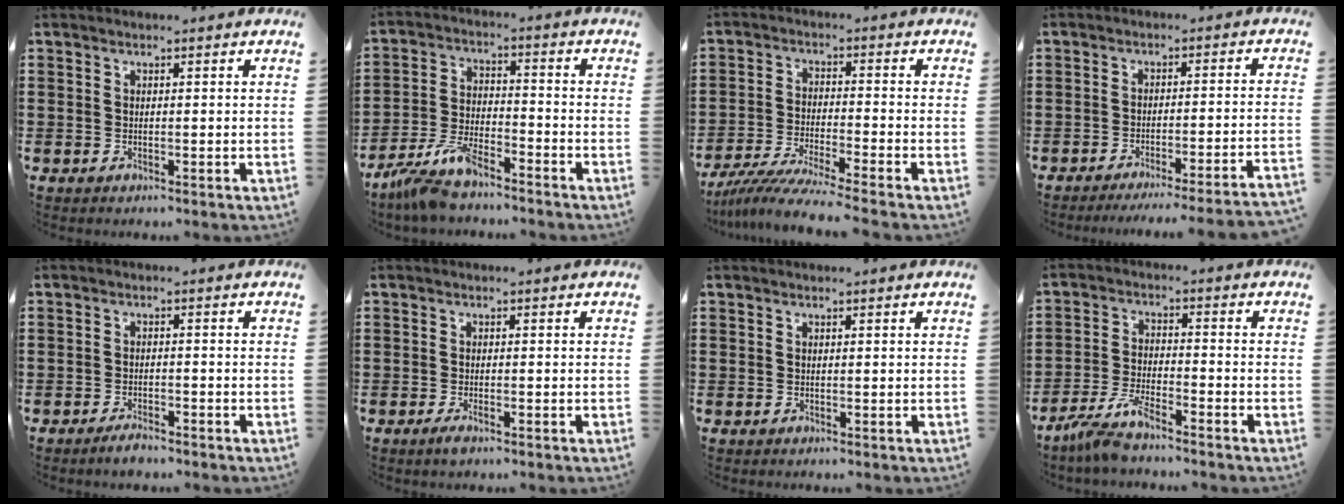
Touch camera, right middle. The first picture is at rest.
{"total": 7.5, "force": [-6.4, 1.5, 3.5], "torque": [-0.087, -0.003, -0.128]}
{"total": 6.4, "force": [-5.9, -0.5, 2.3], "torque": [-0.053, -0.018, -0.117]}
{"total": 3.7, "force": [-3.4, -0.6, 1.4], "torque": [-0.023, -0.007, -0.071]}
{"total": 2.1, "force": [-1.9, 0.5, 0.9], "torque": [-0.017, 0.003, -0.037]}
{"total": 1.4, "force": [-0.7, 0.3, 1.2], "torque": [-0.020, -0.003, -0.012]}
{"total": 0.0}
{"total": 5.7, "force": [-4.8, 0.7, 3.0], "torque": [-0.076, -0.010, -0.096]}